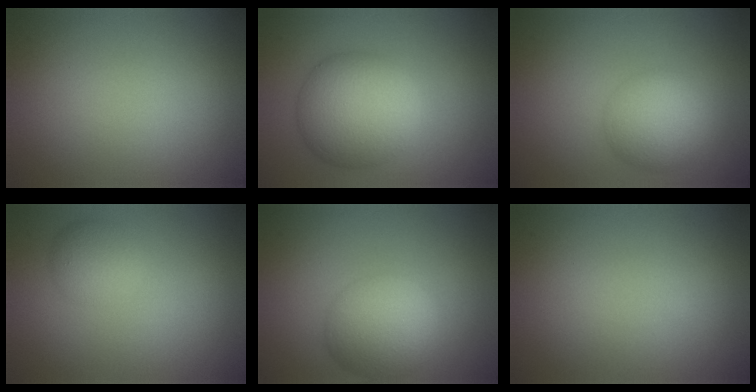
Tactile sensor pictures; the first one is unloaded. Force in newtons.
{"total": 7.7, "press": 7.7, "slide": 0.3}
{"total": 4.6, "press": 4.6, "slide": 0.3}
{"total": 2.5, "press": 2.5, "slide": 0.2}
{"total": 5.5, "press": 5.5, "slide": 0.3}
{"total": 0.0}